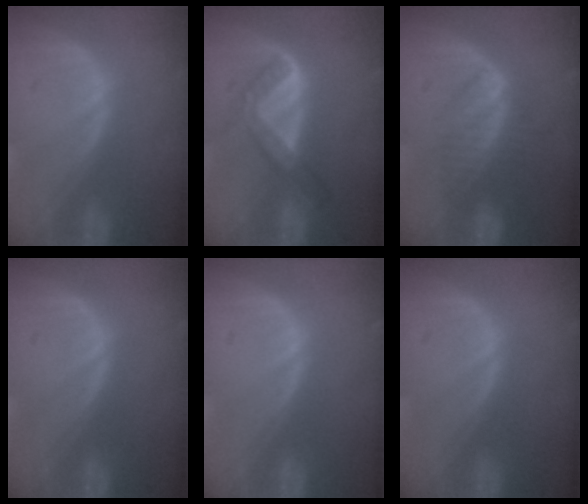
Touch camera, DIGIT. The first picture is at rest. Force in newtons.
{"total": 5.4, "press": 5.1, "slide": 1.6}
{"total": 6.6, "press": 5.6, "slide": 3.5}
{"total": 0.0}
{"total": 0.7, "press": 0.1, "slide": 0.7}
{"total": 0.0}